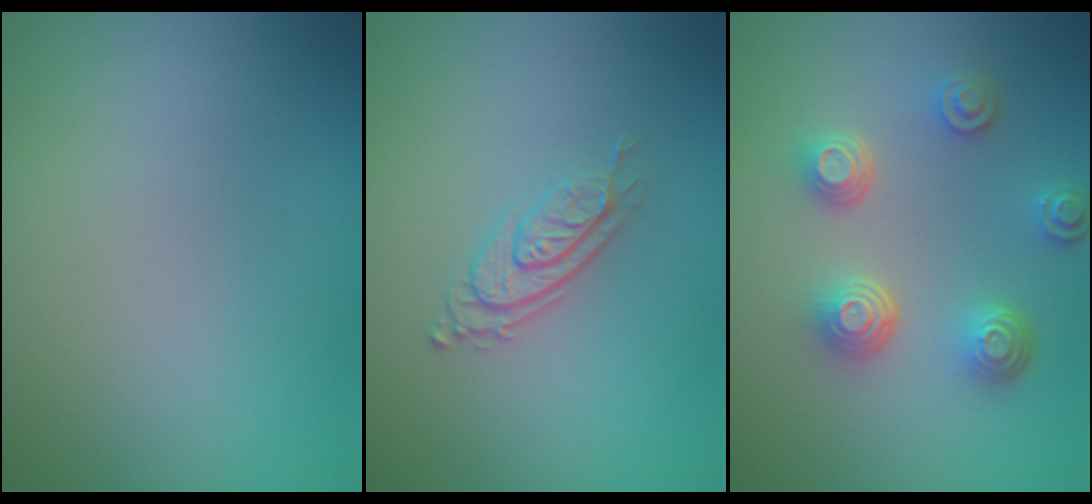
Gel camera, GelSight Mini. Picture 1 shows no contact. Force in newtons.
{"total": 2.8, "press": 2.1, "slide": 1.9}
{"total": 4.4, "press": 3.4, "slide": 2.8}